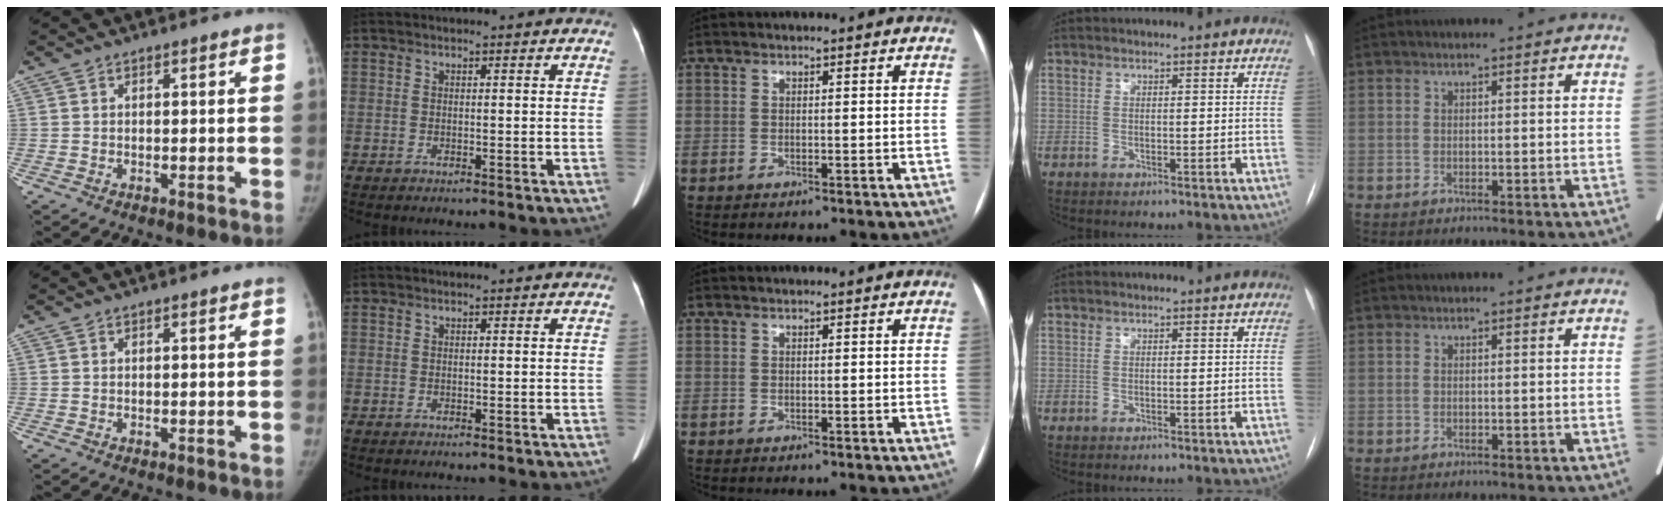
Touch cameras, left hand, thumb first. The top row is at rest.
{}